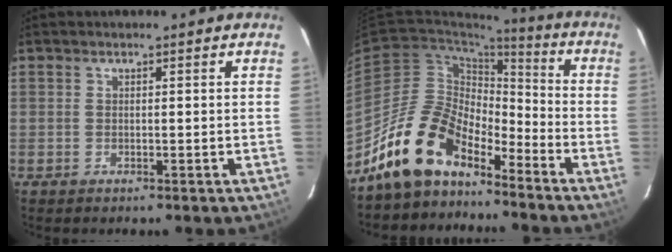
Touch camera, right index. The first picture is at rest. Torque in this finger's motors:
{"motor_torque": [1.08, -1.05, 1.05, 0.21]}